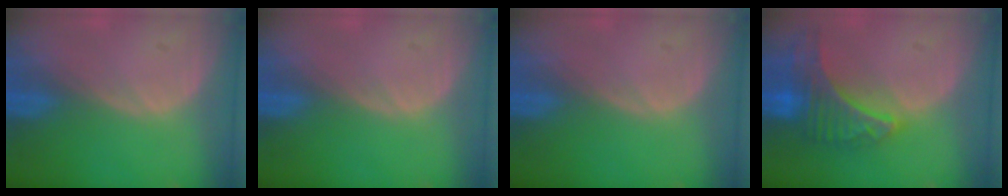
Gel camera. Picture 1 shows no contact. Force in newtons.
{"total": 0.0}
{"total": 0.0}
{"total": 9.2, "press": 8.1, "slide": 4.4}